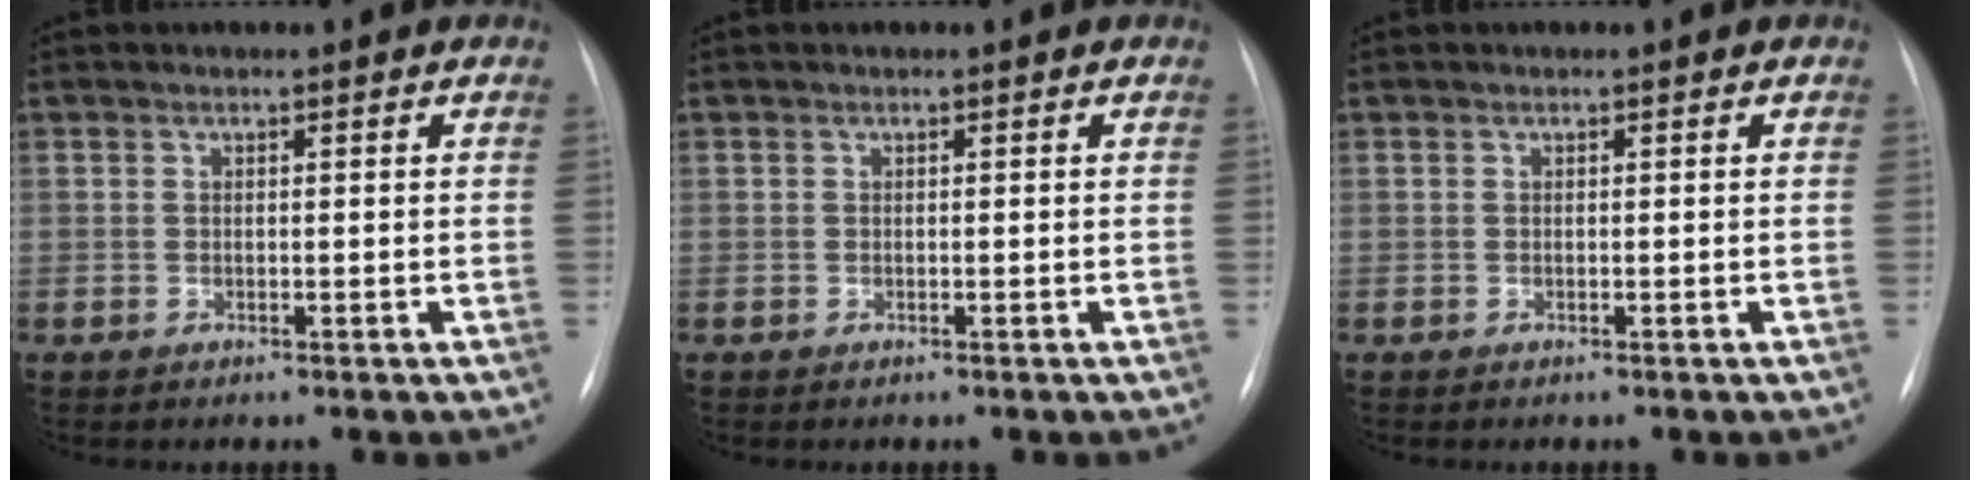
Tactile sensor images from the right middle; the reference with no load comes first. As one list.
[{"total": 0.0}, {"total": 0.0}]